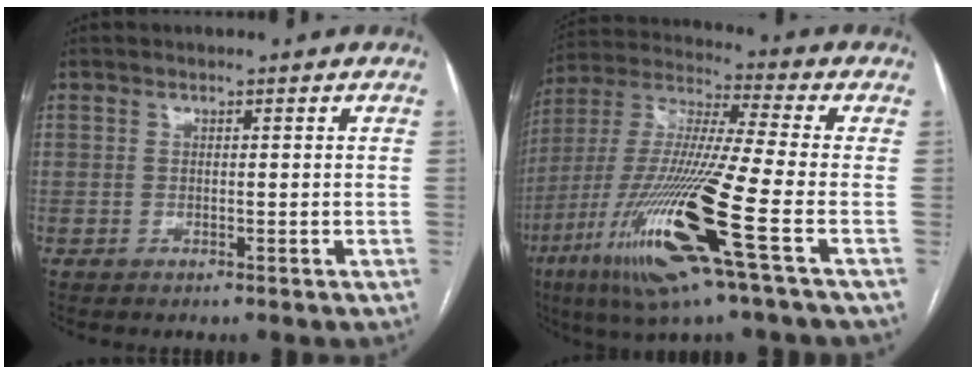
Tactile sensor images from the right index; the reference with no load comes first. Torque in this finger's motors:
{"motor_torque": [2.14, 0.00, 0.68, 0.21]}